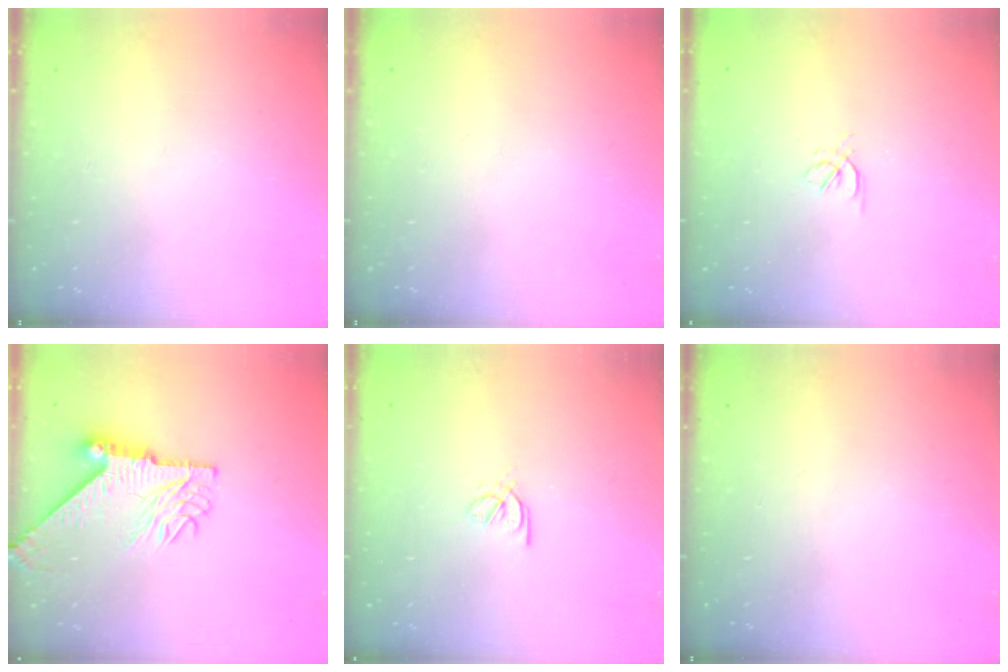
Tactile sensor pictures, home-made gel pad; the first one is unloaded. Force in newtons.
{"total": 0.0}
{"total": 1.7, "press": 1.6, "slide": 0.5}
{"total": 10.0, "press": 9.8, "slide": 1.6}
{"total": 2.9, "press": 2.8, "slide": 0.8}
{"total": 0.0}